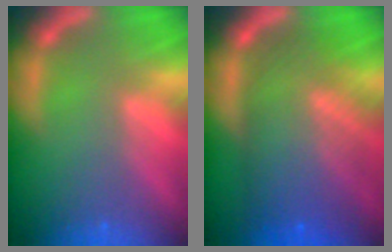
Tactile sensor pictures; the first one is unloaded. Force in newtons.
{"total": 9.6}